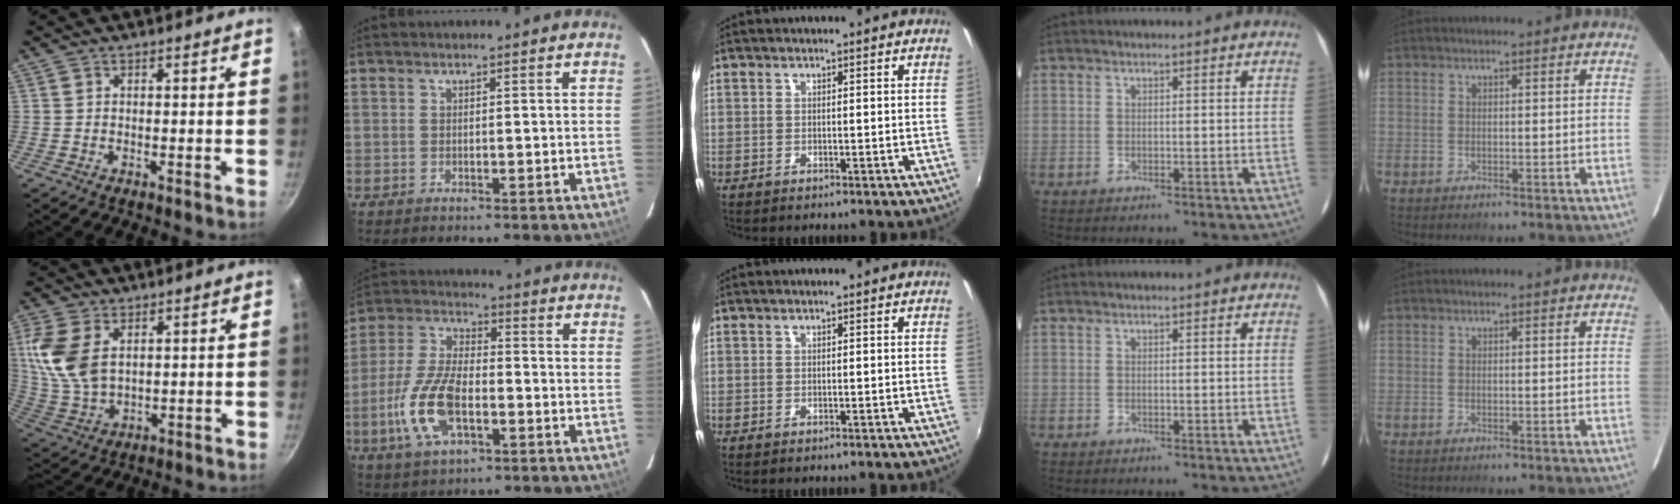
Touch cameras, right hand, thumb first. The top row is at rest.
{"thumb": {"total": 12.1, "force": [3.5, 7.4, 8.9], "torque": [-0.182, -0.013, 0.080]}, "index": {"total": 13.5, "force": [-4.5, 6.1, 11.1], "torque": [-0.243, -0.001, -0.085]}}